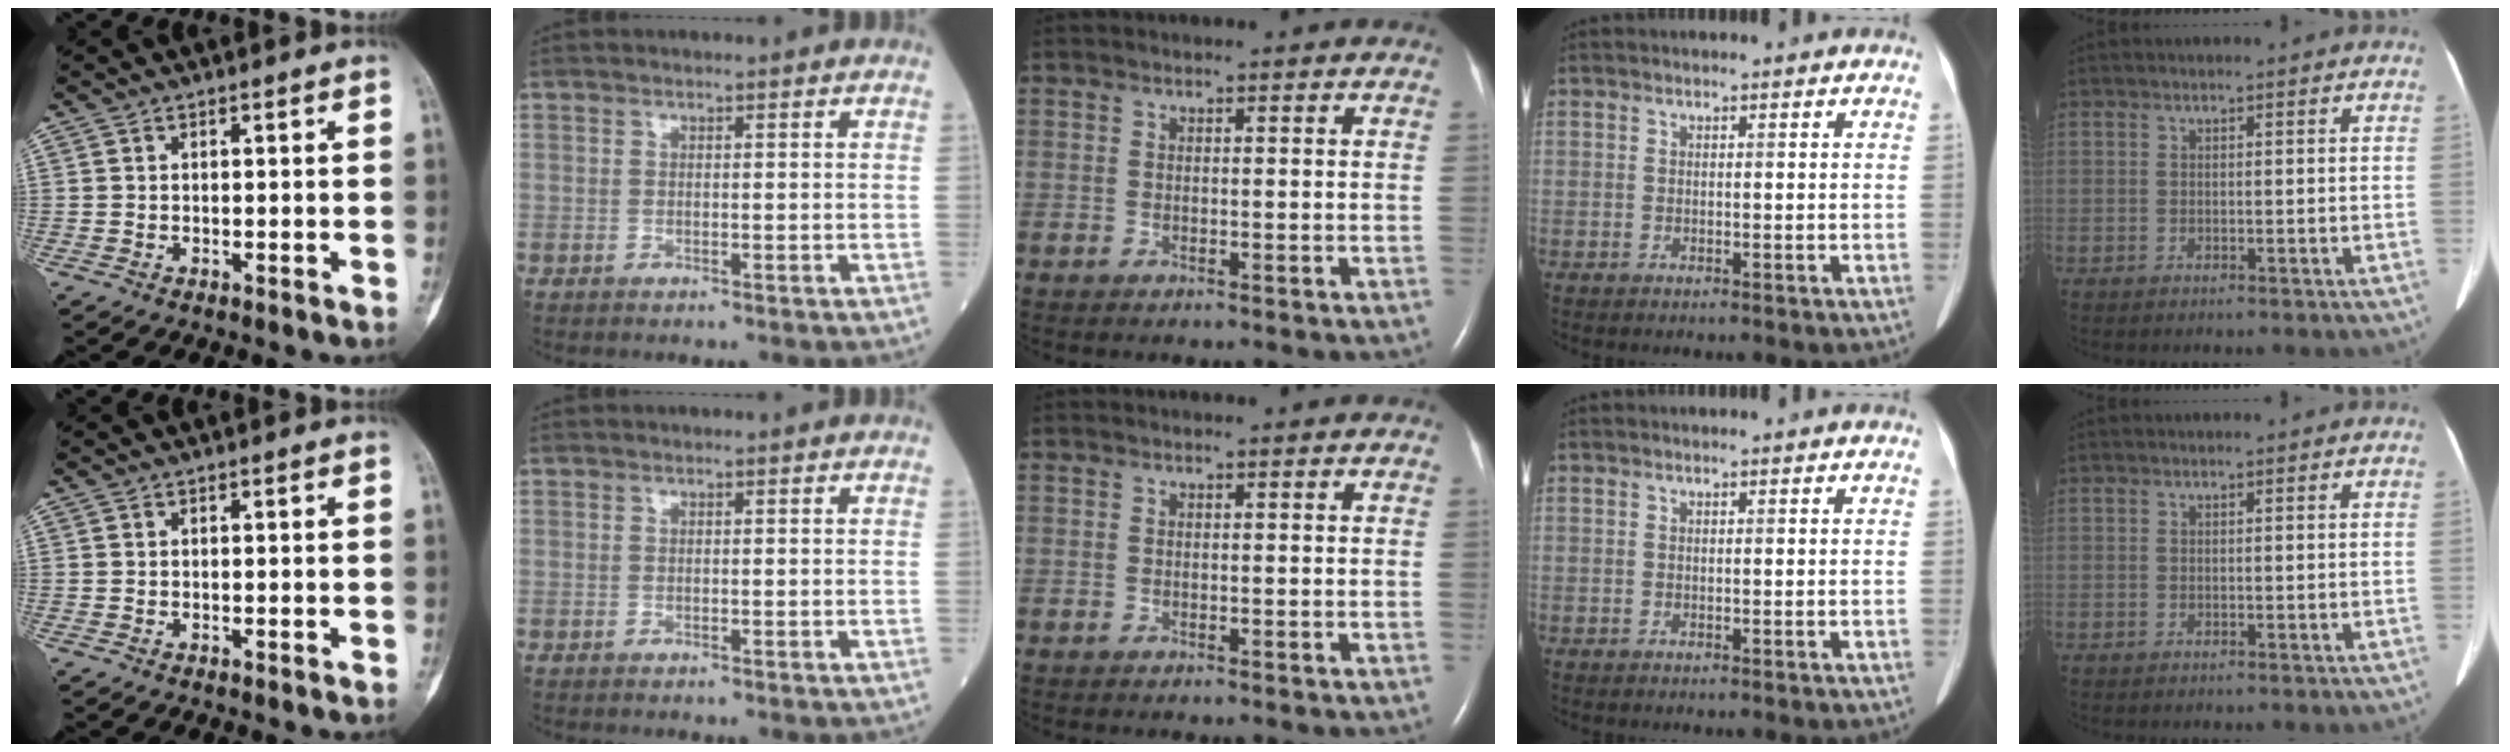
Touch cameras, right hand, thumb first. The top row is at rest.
{}